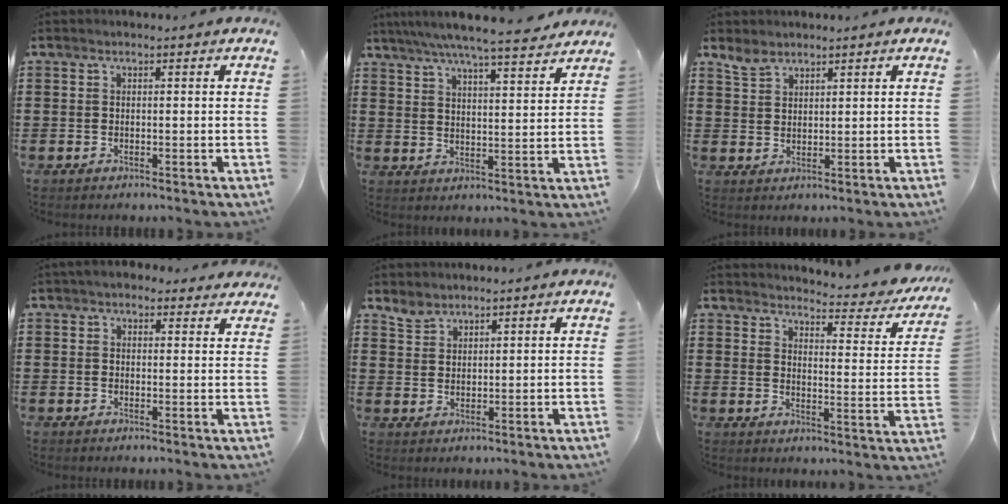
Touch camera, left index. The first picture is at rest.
{"total": 6.3, "force": [5.7, -0.3, 2.7], "torque": [-0.071, -0.028, 0.098]}
{"total": 2.7, "force": [2.3, 1.1, 0.8], "torque": [-0.020, 0.001, 0.046]}
{"total": 2.8, "force": [2.3, 1.4, 0.7], "torque": [-0.023, 0.002, 0.042]}
{"total": 2.5, "force": [2.2, 1.0, 0.3], "torque": [-0.012, 0.000, 0.044]}
{"total": 3.4, "force": [3.2, -0.1, 0.8], "torque": [-0.022, -0.038, 0.046]}